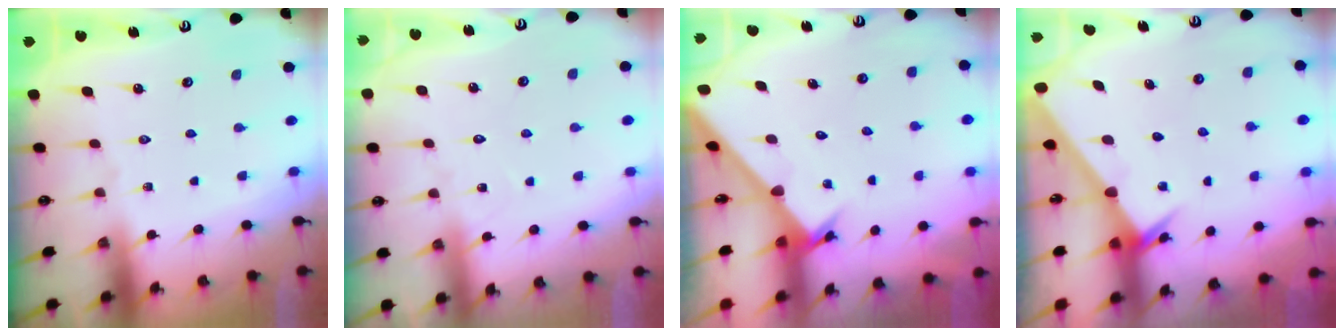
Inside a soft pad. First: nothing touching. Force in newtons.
{"total": 5.6, "press": 5.6, "slide": 0.6}
{"total": 2.2, "press": 2.2, "slide": 0.1}
{"total": 1.9, "press": 1.9, "slide": 0.1}